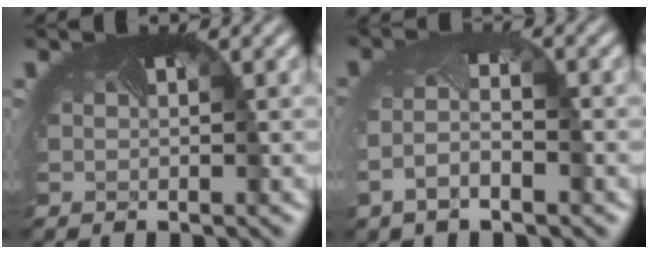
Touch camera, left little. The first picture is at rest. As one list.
[{"total": 3.3, "force": [-1.5, 1.2, 2.7], "torque": [-0.064, -0.004, -0.028]}]